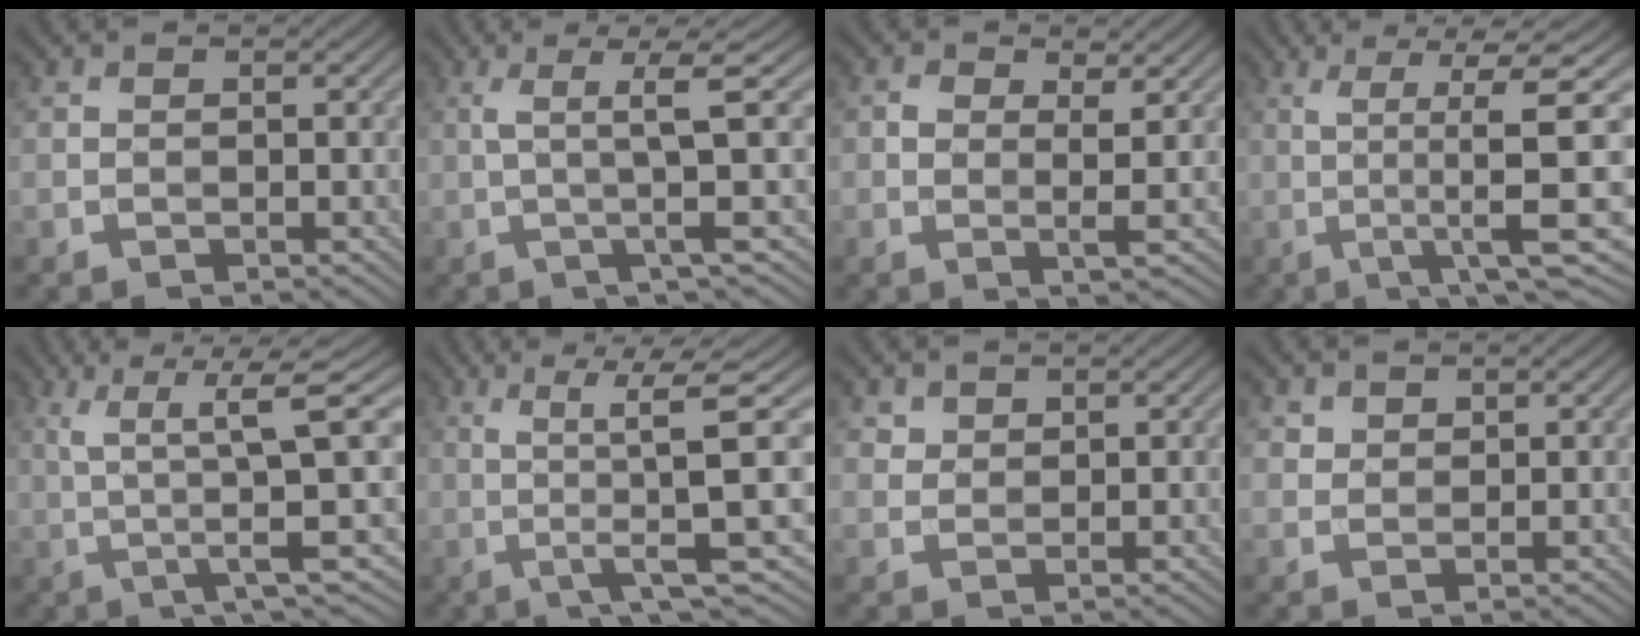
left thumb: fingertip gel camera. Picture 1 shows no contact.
{"total": 6.0, "force": [0.4, 0.2, 6.0], "torque": [-0.113, 0.014, 0.003]}
{"total": 3.1, "force": [0.7, 0.8, 2.9], "torque": [-0.060, -0.001, 0.011]}
{"total": 11.4, "force": [-0.3, 1.2, 11.3], "torque": [-0.176, 0.030, 0.003]}
{"total": 8.7, "force": [1.0, 1.0, 8.6], "torque": [-0.156, 0.010, 0.022]}
{"total": 9.8, "force": [-0.3, 0.8, 9.8], "torque": [-0.162, 0.021, -0.002]}
{"total": 2.0, "force": [1.5, 1.3, 0.5], "torque": [-0.015, -0.004, 0.034]}
{"total": 1.8, "force": [1.3, 1.2, 0.5], "torque": [-0.014, -0.003, 0.026]}